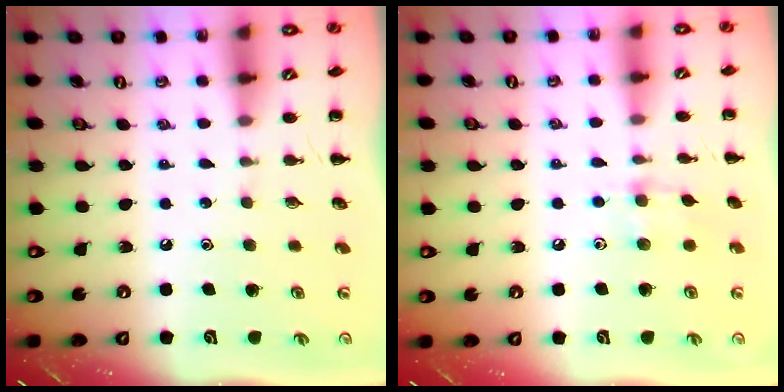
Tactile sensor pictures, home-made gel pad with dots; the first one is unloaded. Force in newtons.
{"total": 4.3, "press": 4.2, "slide": 1.2}